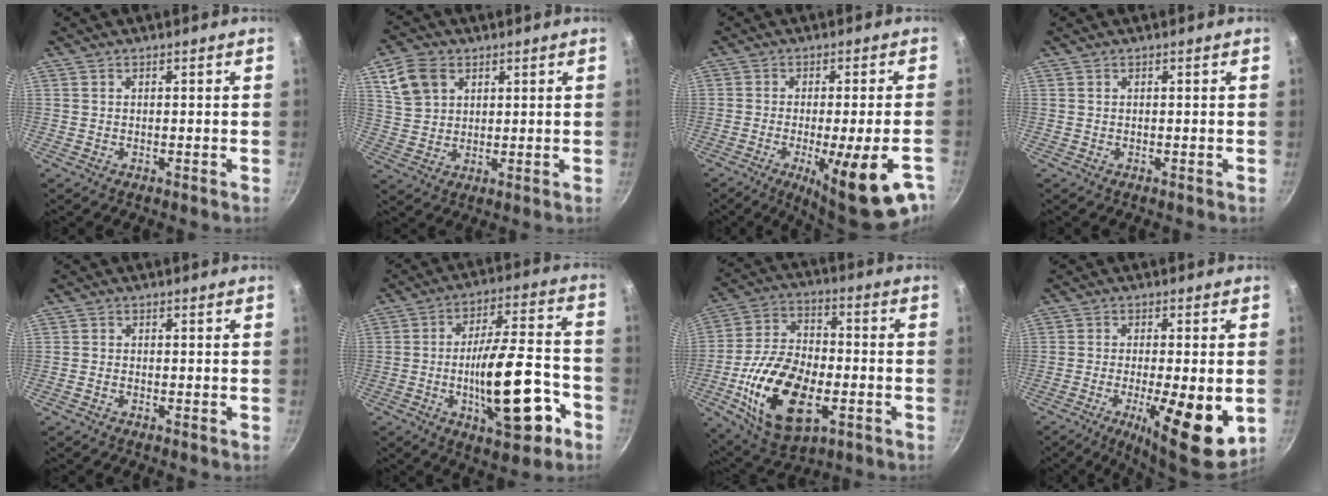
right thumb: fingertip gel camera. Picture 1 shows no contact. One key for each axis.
{"total": 8.3, "fx": 3.6, "fy": 6.0, "fz": 4.5, "tx": -0.074, "ty": 0.001, "tz": 0.074}
{"total": 17.3, "fx": -8.4, "fy": 3.6, "fz": 14.7, "tx": -0.179, "ty": 0.002, "tz": -0.113}
{"total": 0.0}
{"total": 0.9, "fx": -0.6, "fy": 0.5, "fz": 0.3, "tx": -0.011, "ty": 0.006, "tz": -0.016}
{"total": 18.9, "fx": -6.6, "fy": 6.8, "fz": 16.4, "tx": -0.229, "ty": 0.046, "tz": -0.094}
{"total": 21.6, "fx": -5.9, "fy": 12.1, "fz": 16.9, "tx": -0.306, "ty": 0.021, "tz": -0.100}
{"total": 13.8, "fx": -3.8, "fy": 4.0, "fz": 12.7, "tx": -0.189, "ty": -0.001, "tz": -0.051}